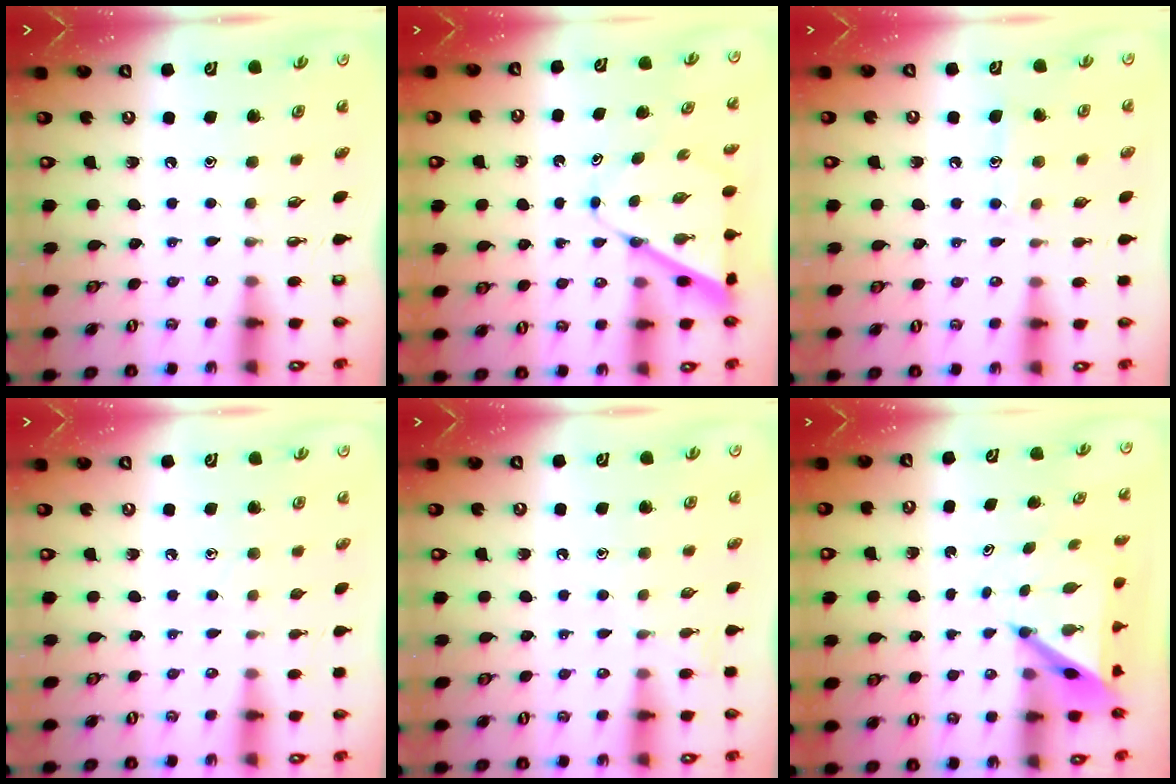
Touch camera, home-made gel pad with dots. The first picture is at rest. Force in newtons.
{"total": 6.9, "press": 6.9, "slide": 0.7}
{"total": 7.3, "press": 7.3, "slide": 0.5}
{"total": 5.8, "press": 5.8, "slide": 0.5}
{"total": 6.8, "press": 6.7, "slide": 0.7}
{"total": 5.8, "press": 5.8, "slide": 0.4}